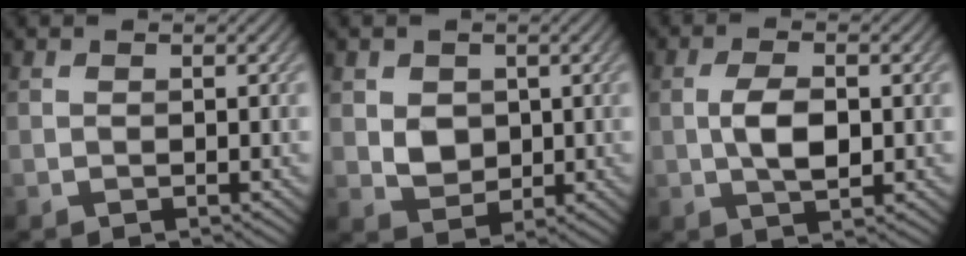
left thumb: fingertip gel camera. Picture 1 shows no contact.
{"total": 3.4, "force": [0.7, 2.9, 1.7], "torque": [-0.046, -0.007, 0.011]}
{"total": 4.4, "force": [-0.1, 2.0, 3.9], "torque": [-0.087, 0.000, -0.002]}